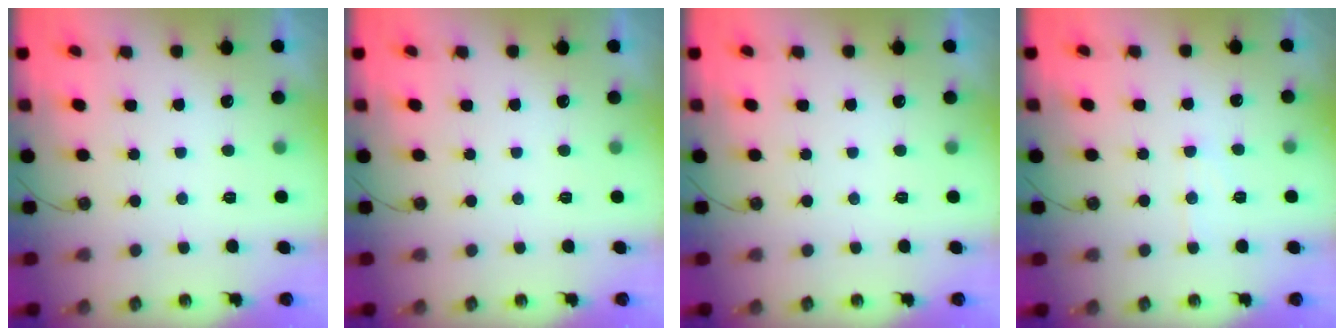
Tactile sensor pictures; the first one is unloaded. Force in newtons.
{"total": 0.0}
{"total": 0.0}
{"total": 6.4, "press": 6.4, "slide": 0.6}